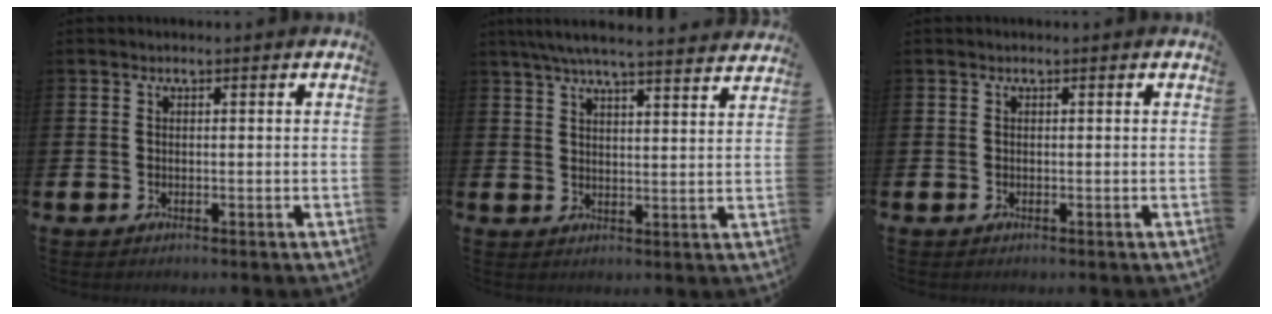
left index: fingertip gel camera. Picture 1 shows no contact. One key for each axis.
{"total": 6.2, "fx": 5.9, "fy": 0.0, "fz": 2.2, "tx": -0.054, "ty": -0.031, "tz": 0.103}
{"total": 0.0}